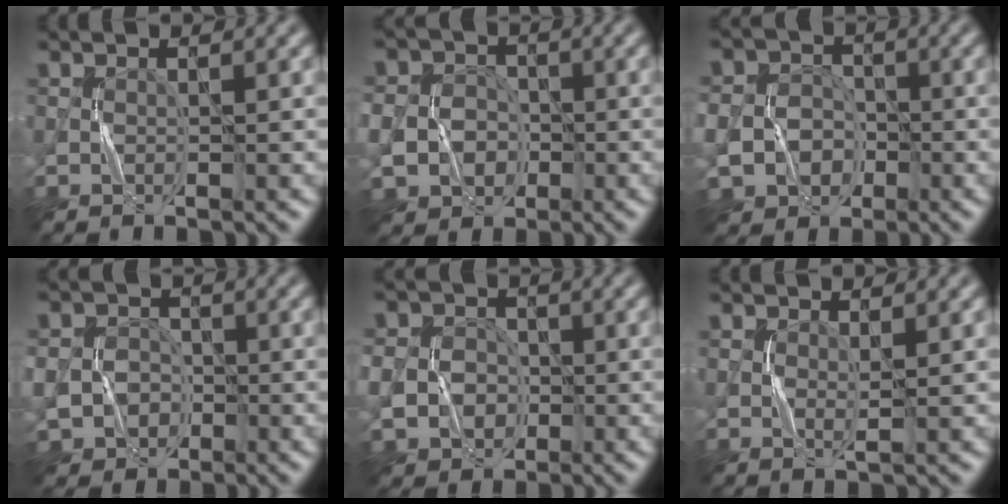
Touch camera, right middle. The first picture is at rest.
{"total": 4.7, "force": [-1.2, 4.1, 1.9], "torque": [-0.019, -0.008, -0.030]}
{"total": 5.4, "force": [-1.6, 4.6, 2.2], "torque": [-0.021, -0.014, -0.036]}
{"total": 4.1, "force": [-1.1, 3.6, 1.6], "torque": [-0.023, -0.009, -0.025]}
{"total": 4.3, "force": [-0.9, 3.8, 1.8], "torque": [-0.021, -0.006, -0.023]}
{"total": 0.9, "force": [0.6, 0.2, 0.7], "torque": [-0.013, -0.001, 0.012]}